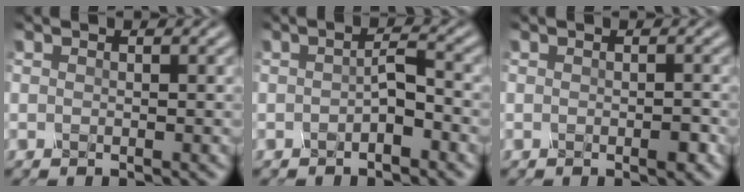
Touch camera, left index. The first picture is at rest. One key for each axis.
{"total": 1.2, "fx": -0.7, "fy": -0.1, "fz": 0.9, "tx": -0.029, "ty": 0.006, "tz": -0.008}
{"total": 1.4, "fx": -0.9, "fy": 0.1, "fz": 1.0, "tx": -0.031, "ty": 0.000, "tz": -0.008}